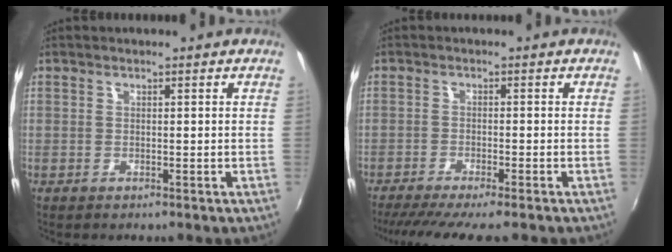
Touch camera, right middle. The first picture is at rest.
{"total": 7.9, "force": [-6.6, -0.1, 4.2], "torque": [-0.092, -0.025, -0.106]}